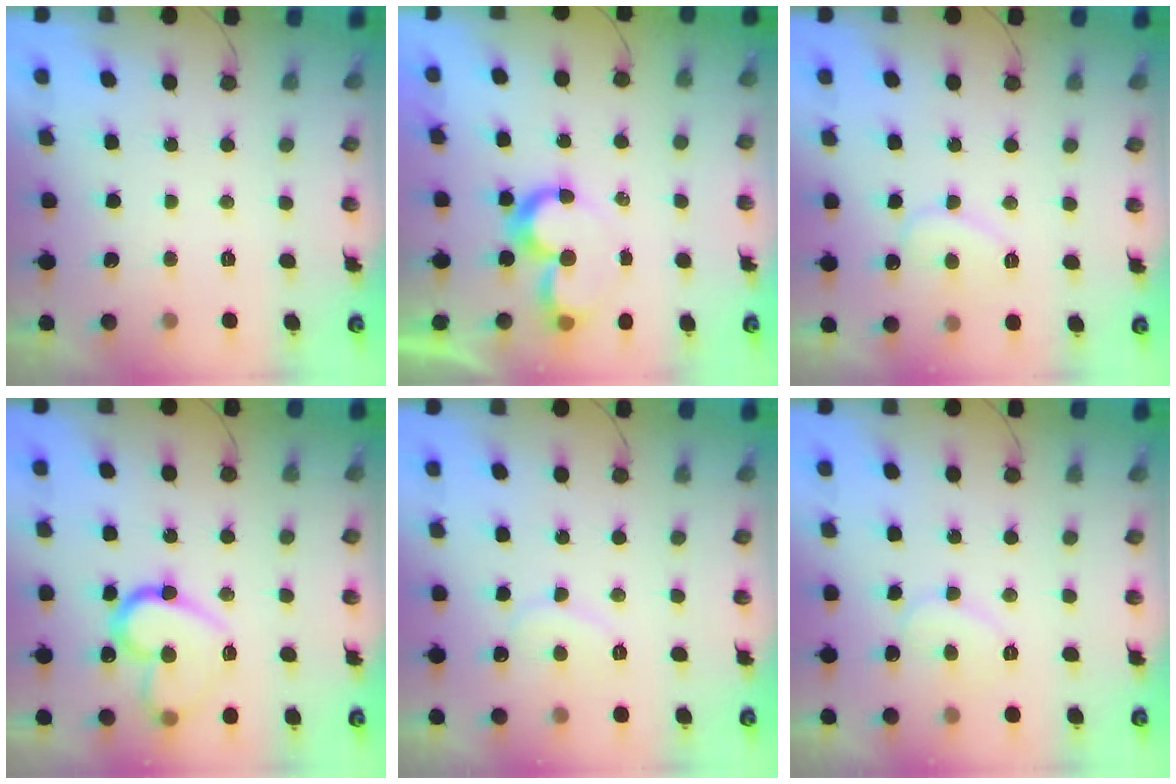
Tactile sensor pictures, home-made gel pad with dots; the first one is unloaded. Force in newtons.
{"total": 9.5, "press": 9.5, "slide": 0.9}
{"total": 7.7, "press": 7.7, "slide": 0.5}
{"total": 15.6, "press": 15.5, "slide": 1.4}
{"total": 7.4, "press": 7.4, "slide": 0.5}
{"total": 7.5, "press": 7.5, "slide": 0.4}